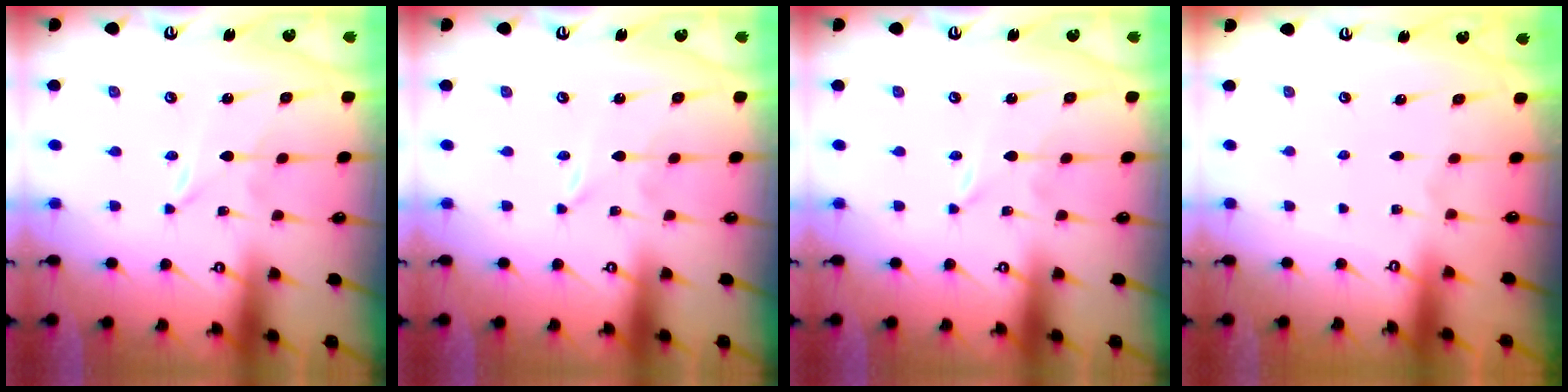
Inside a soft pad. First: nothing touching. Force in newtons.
{"total": 0.0}
{"total": 0.0}
{"total": 0.0}